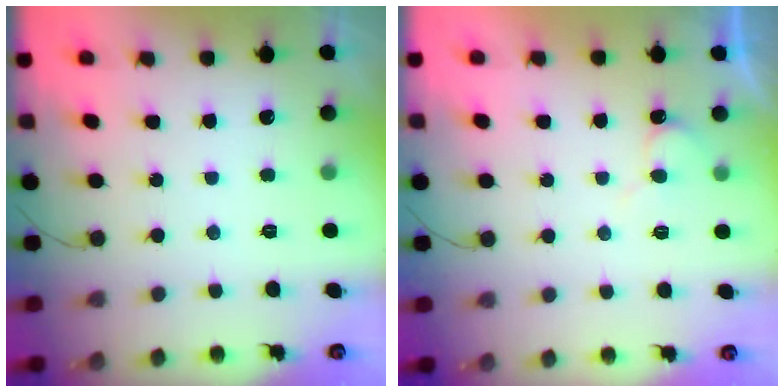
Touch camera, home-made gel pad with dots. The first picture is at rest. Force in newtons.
{"total": 5.4, "press": 5.4, "slide": 0.5}